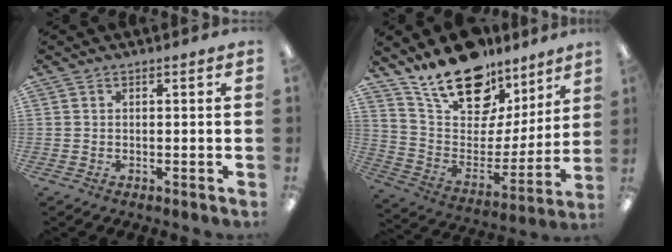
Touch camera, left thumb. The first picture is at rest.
{"total": 21.5, "force": [16.2, 10.7, 9.2], "torque": [-0.157, -0.105, 0.291]}